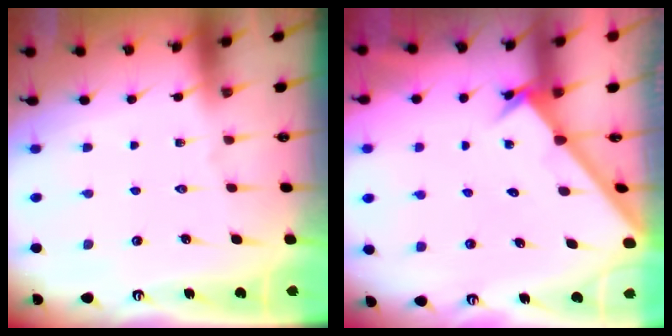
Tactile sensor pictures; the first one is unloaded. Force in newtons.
{"total": 2.1, "press": 2.1, "slide": 0.3}